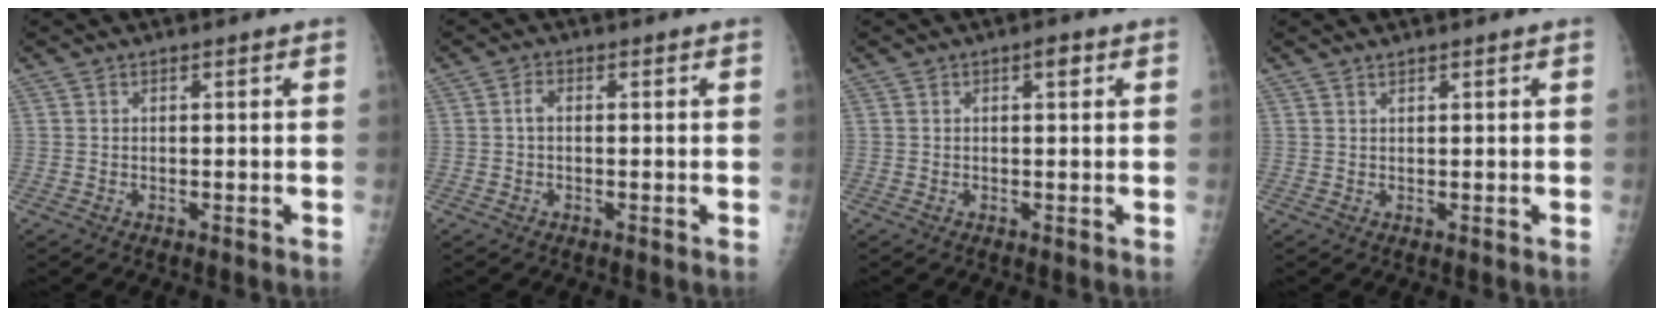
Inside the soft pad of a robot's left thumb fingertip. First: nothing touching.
{"total": 1.8, "force": [0.0, 1.1, 1.5], "torque": [-0.029, 0.005, -0.003]}
{"total": 1.9, "force": [0.8, 0.7, 1.6], "torque": [-0.018, 0.000, 0.011]}
{"total": 0.9, "force": [0.8, 0.1, 0.3], "torque": [-0.005, -0.003, 0.017]}